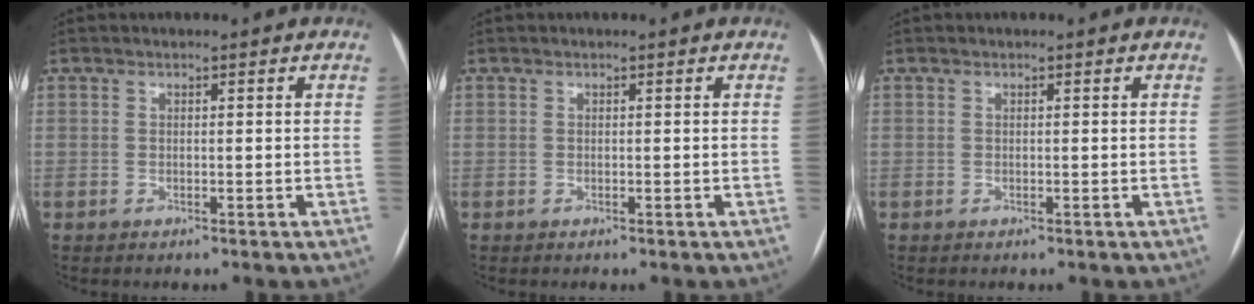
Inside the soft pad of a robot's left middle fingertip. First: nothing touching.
{"total": 0.0}
{"total": 0.0}